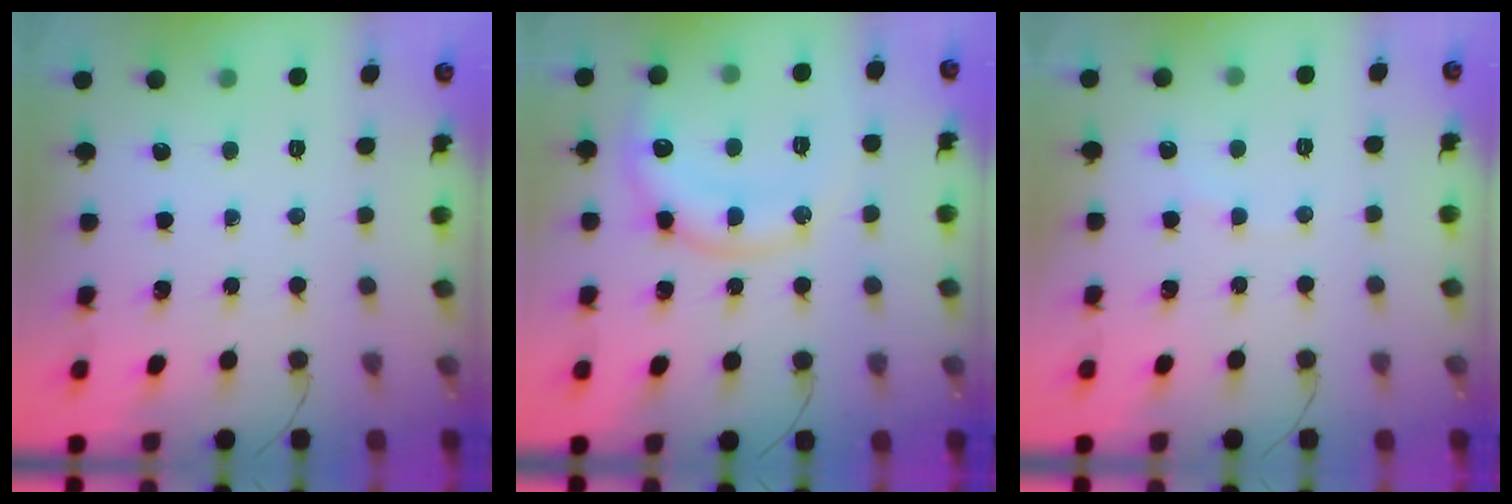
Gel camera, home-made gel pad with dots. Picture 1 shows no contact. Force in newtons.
{"total": 13.7, "press": 13.6, "slide": 1.4}
{"total": 2.8, "press": 2.7, "slide": 0.7}